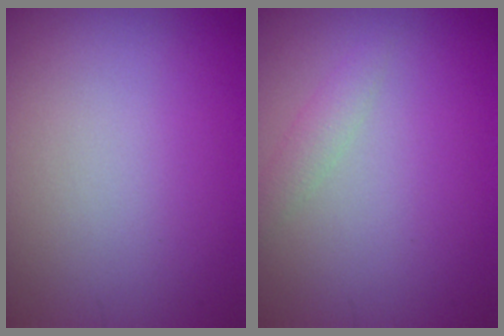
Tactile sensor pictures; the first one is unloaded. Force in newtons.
{"total": 1.3, "press": 1.3, "slide": 0.1}